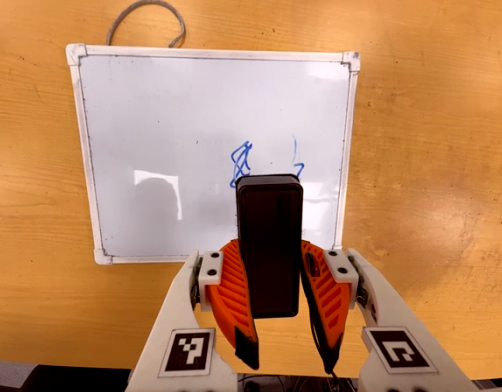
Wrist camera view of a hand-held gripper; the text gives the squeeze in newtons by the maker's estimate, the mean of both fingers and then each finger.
{"total": 8.3, "left": 7.4, "right": 9.3}